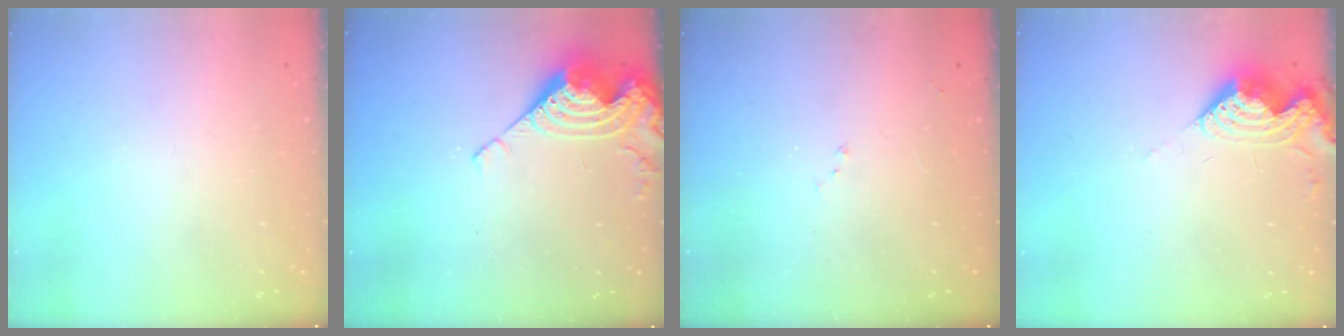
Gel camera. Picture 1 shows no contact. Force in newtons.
{"total": 11.9, "press": 11.9, "slide": 0.8}
{"total": 6.2, "press": 6.1, "slide": 0.9}
{"total": 10.1, "press": 10.1, "slide": 0.1}